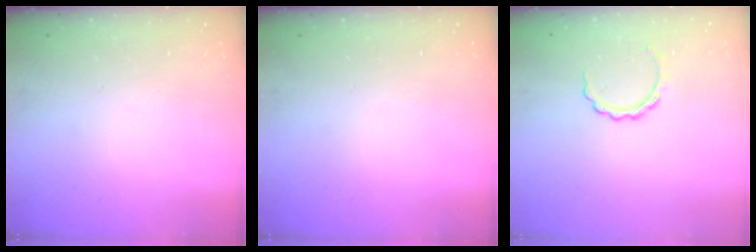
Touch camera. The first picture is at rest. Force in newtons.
{"total": 0.0}
{"total": 4.4, "press": 4.3, "slide": 0.5}